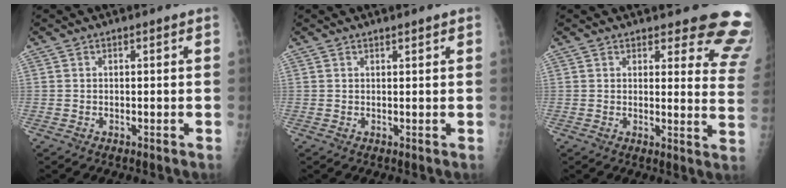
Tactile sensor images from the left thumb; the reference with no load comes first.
{"total": 0.7, "force": [0.6, 0.0, 0.4], "torque": [-0.006, -0.004, 0.010]}
{"total": 12.8, "force": [11.8, 3.5, 3.5], "torque": [0.014, -0.107, 0.100]}